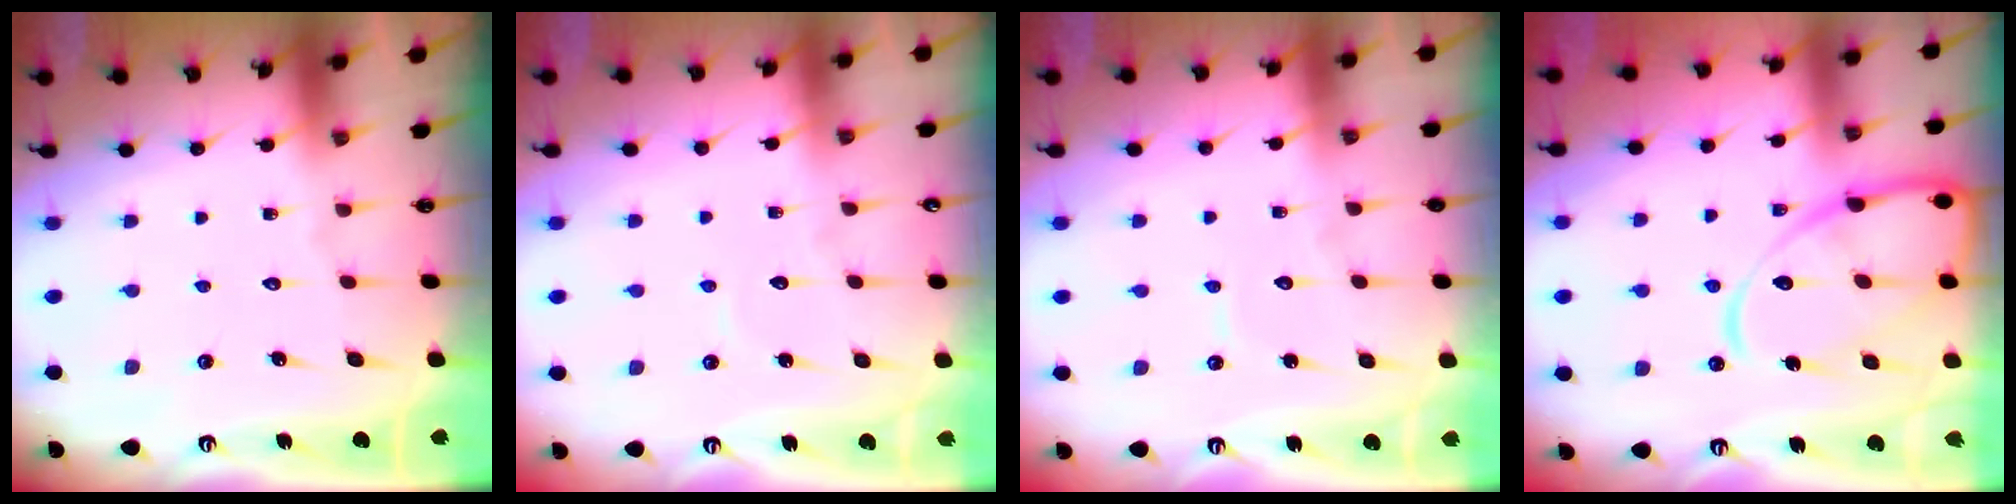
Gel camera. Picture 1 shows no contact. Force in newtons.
{"total": 3.5, "press": 3.5, "slide": 0.3}
{"total": 4.7, "press": 4.6, "slide": 0.5}
{"total": 15.9, "press": 15.9, "slide": 1.5}